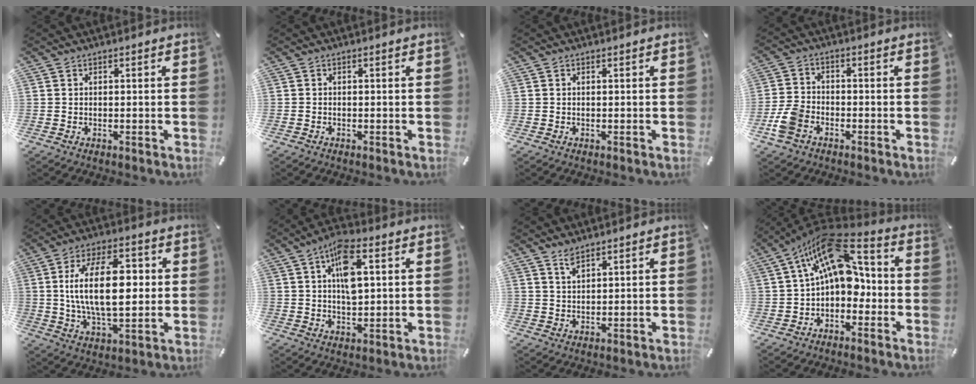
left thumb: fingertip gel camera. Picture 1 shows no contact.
{"total": 0.0}
{"total": 0.0}
{"total": 6.4, "force": [-3.1, 4.3, 3.6], "torque": [-0.088, 0.012, -0.062]}
{"total": 18.2, "force": [2.1, 9.3, 15.5], "torque": [-0.289, 0.000, 0.027]}
{"total": 9.8, "force": [2.9, 4.7, 8.1], "torque": [-0.143, -0.001, 0.046]}
{"total": 2.7, "force": [2.3, 0.7, 1.3], "torque": [-0.029, -0.003, 0.043]}
{"total": 15.8, "force": [4.7, 9.1, 12.0], "torque": [-0.208, -0.026, 0.080]}